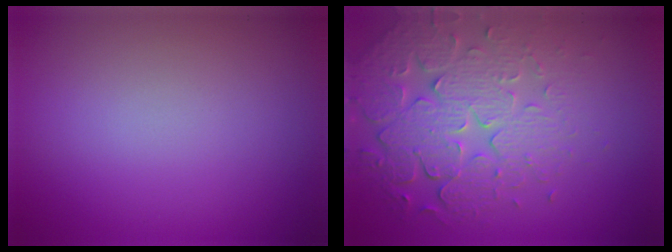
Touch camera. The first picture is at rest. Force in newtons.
{"total": 6.9, "press": 5.2, "slide": 4.6}